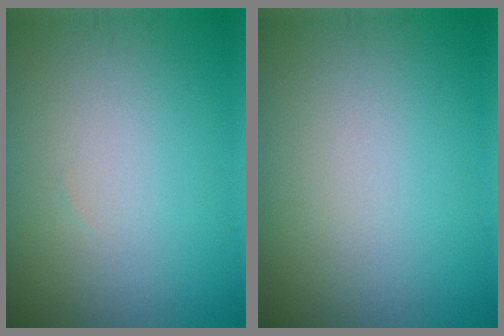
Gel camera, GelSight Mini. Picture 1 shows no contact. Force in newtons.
{"total": 0.0}